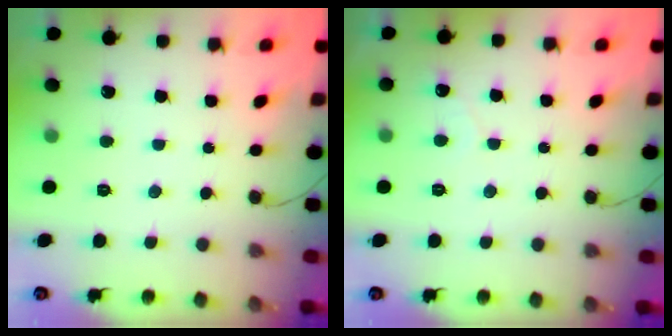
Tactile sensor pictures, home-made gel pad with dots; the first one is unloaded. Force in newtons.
{"total": 2.2, "press": 2.2, "slide": 0.0}